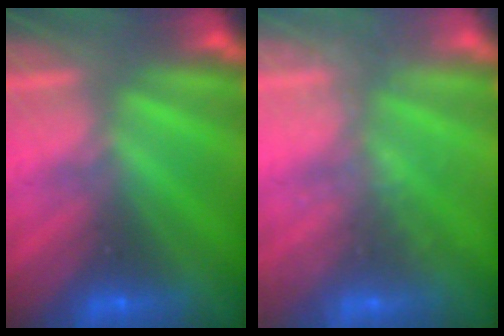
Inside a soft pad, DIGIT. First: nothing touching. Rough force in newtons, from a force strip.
{"total": 1.9}